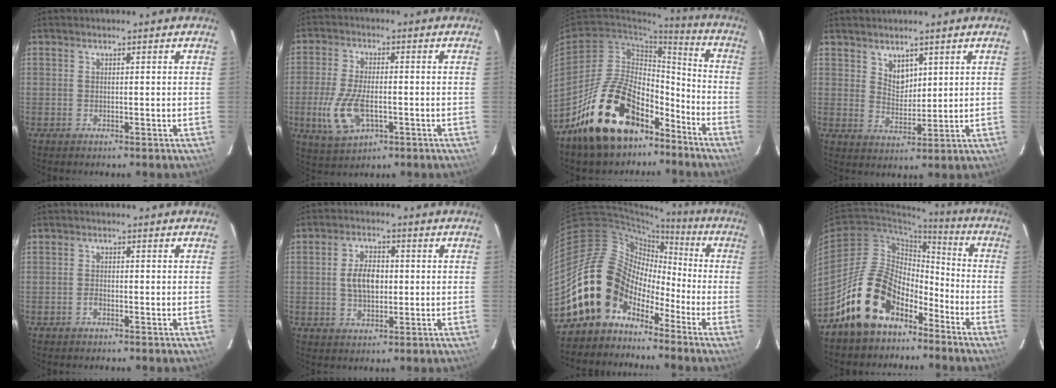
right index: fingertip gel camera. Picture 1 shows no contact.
{"total": 10.0, "force": [-2.8, 4.8, 8.3], "torque": [-0.186, -0.010, -0.048]}
{"total": 21.9, "force": [-14.8, 11.2, 11.7], "torque": [-0.219, 0.030, -0.224]}
{"total": 4.3, "force": [2.8, 2.7, 1.8], "torque": [-0.022, -0.001, 0.054]}
{"total": 1.1, "force": [-0.7, 0.7, 0.6], "torque": [-0.011, 0.002, -0.014]}
{"total": 6.4, "force": [0.1, 3.9, 5.1], "torque": [-0.095, 0.009, 0.005]}
{"total": 13.5, "force": [-8.2, 9.9, 4.0], "torque": [-0.083, 0.035, -0.158]}
{"total": 16.1, "force": [-10.6, 9.1, 7.9], "torque": [-0.148, 0.027, -0.170]}